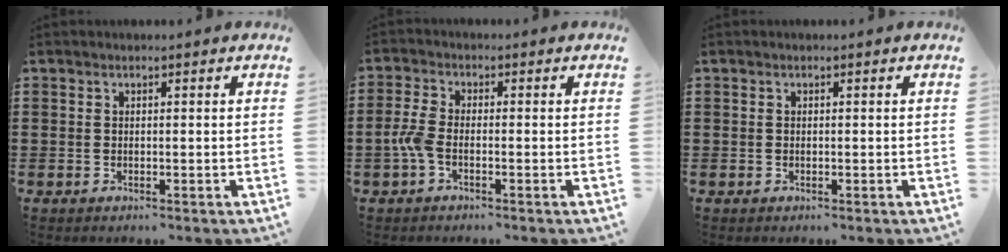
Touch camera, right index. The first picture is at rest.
{"total": 3.4, "force": [-1.3, 1.3, 2.9], "torque": [-0.079, -0.006, -0.031]}
{"total": 0.0}